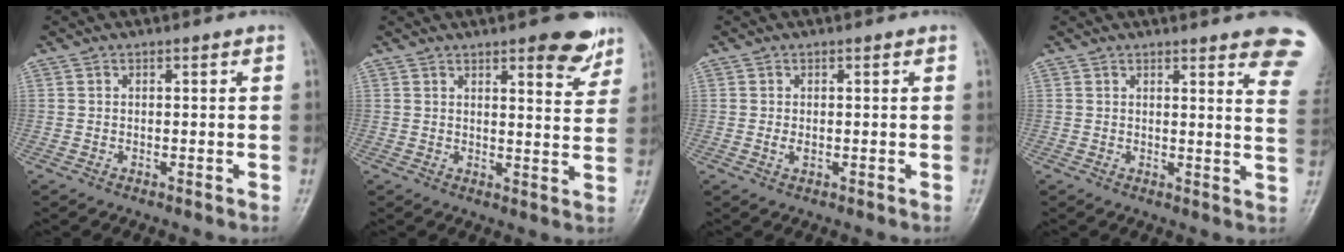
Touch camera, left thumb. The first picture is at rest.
{"total": 8.2, "force": [5.3, 2.6, 5.6], "torque": [-0.048, -0.029, 0.065]}
{"total": 1.4, "force": [0.1, 0.8, 1.2], "torque": [-0.019, -0.003, 0.001]}
{"total": 12.2, "force": [9.4, 2.1, 7.4], "torque": [-0.056, -0.046, 0.087]}